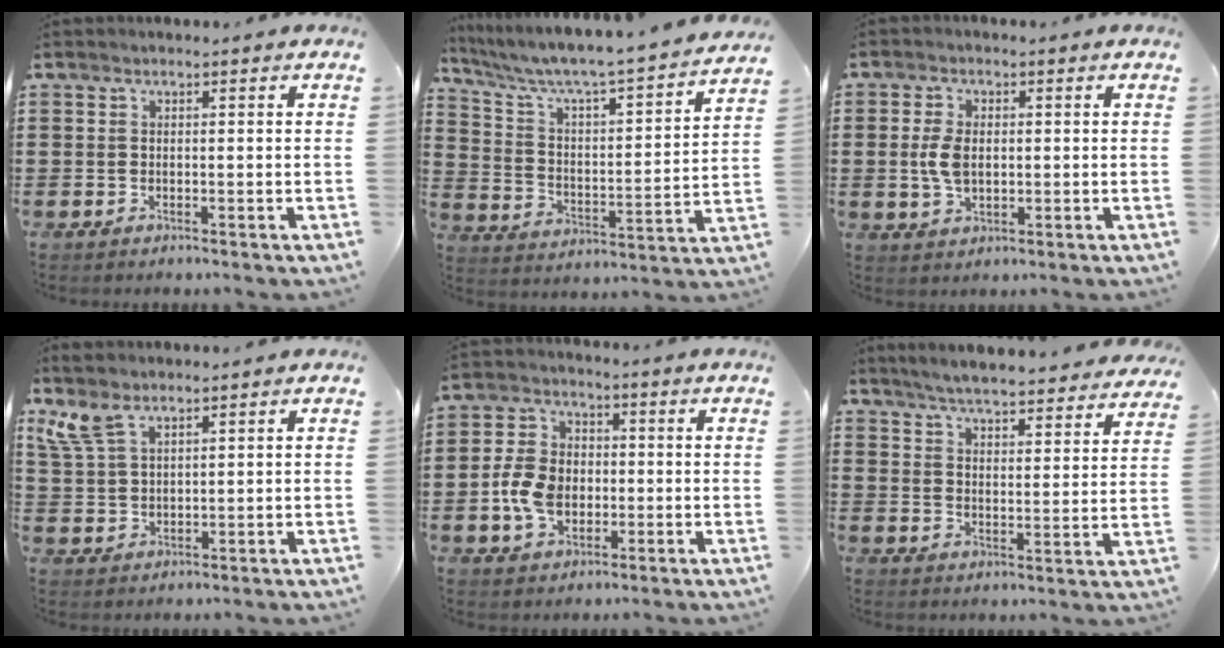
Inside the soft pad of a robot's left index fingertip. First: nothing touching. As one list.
[{"total": 4.6, "force": [4.1, 0.1, 2.1], "torque": [-0.065, -0.045, 0.059]}, {"total": 4.8, "force": [0.3, 2.8, 3.9], "torque": [-0.102, 0.000, 0.000]}, {"total": 5.3, "force": [3.6, 2.1, 3.3], "torque": [-0.083, 0.000, 0.065]}, {"total": 7.4, "force": [-1.3, 5.4, 4.9], "torque": [-0.119, 0.007, -0.028]}, {"total": 5.2, "force": [5.0, -0.3, 1.3], "torque": [-0.049, -0.035, 0.084]}]